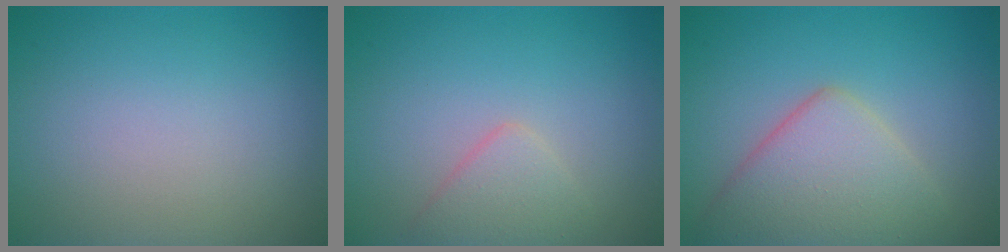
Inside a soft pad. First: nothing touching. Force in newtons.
{"total": 2.1, "press": 2.1, "slide": 0.1}
{"total": 5.9, "press": 5.8, "slide": 0.3}